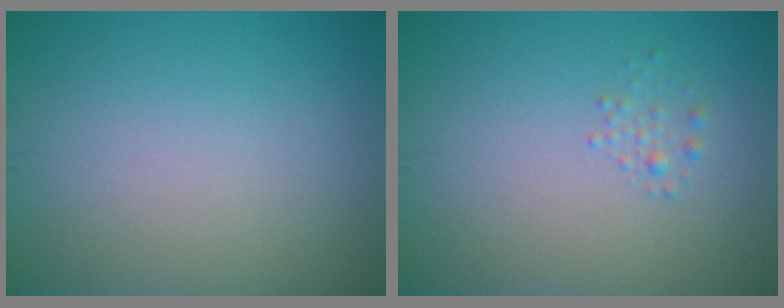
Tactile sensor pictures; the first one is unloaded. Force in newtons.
{"total": 0.9, "press": 0.9, "slide": 0.1}